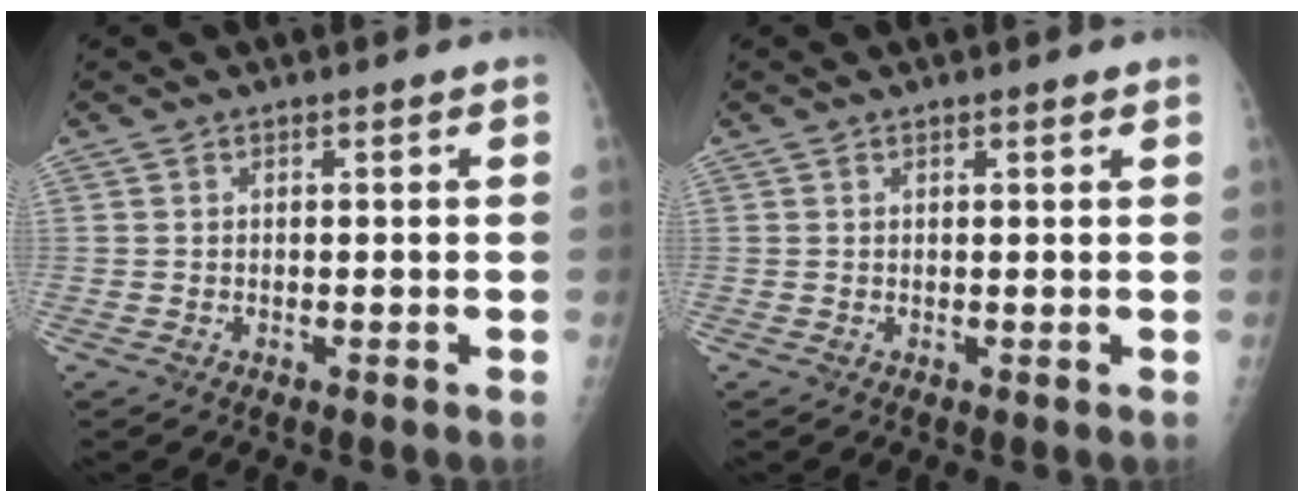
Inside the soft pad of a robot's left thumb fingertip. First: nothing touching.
{"total": 1.1, "force": [0.8, 0.2, 0.7], "torque": [-0.008, -0.002, 0.011]}